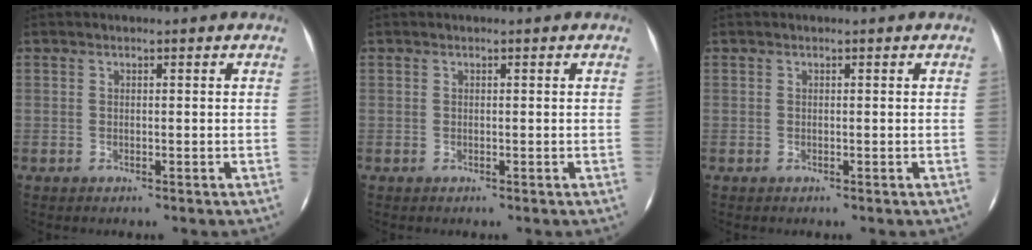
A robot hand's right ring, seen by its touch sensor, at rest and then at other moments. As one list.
[{"total": 0.0}, {"total": 0.0}]